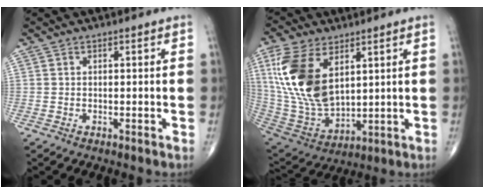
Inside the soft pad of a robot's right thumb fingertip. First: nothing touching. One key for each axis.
{"total": 18.6, "fx": 6.4, "fy": 10.1, "fz": 14.2, "tx": -0.288, "ty": -0.027, "tz": 0.134}